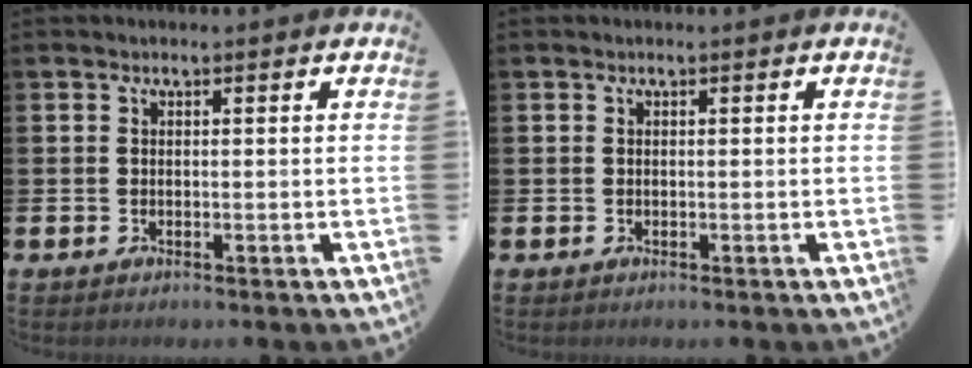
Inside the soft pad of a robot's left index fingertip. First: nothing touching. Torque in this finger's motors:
{"motor_torque": [0.00, 0.00, 0.00, 0.00]}